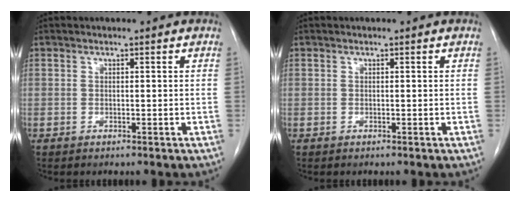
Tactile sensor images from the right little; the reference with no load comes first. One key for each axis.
{"total": 0.0}